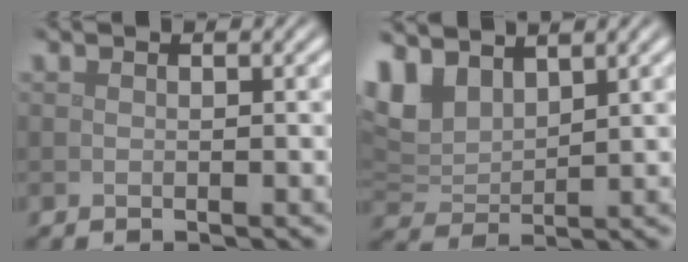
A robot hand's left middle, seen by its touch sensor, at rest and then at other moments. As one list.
[{"total": 5.3, "force": [3.8, 2.6, 2.6], "torque": [-0.068, 0.005, 0.071]}]